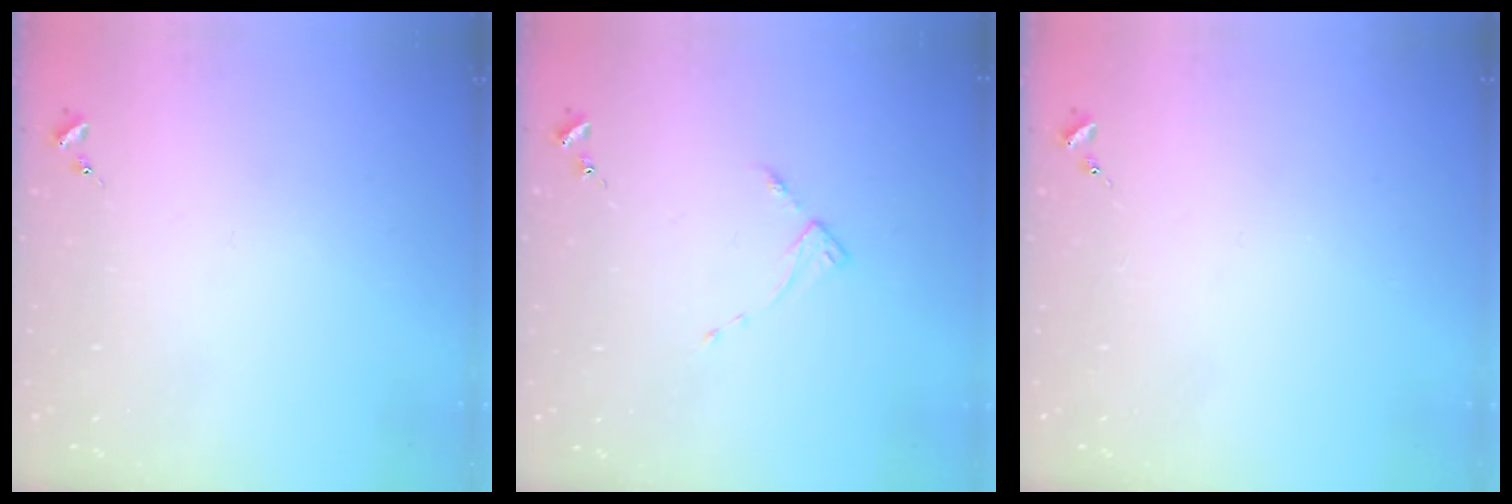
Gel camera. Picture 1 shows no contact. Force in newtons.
{"total": 3.7, "press": 3.6, "slide": 0.4}
{"total": 0.0}